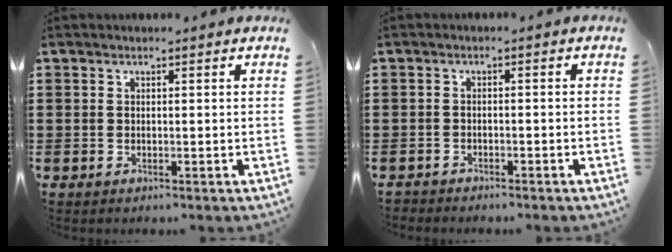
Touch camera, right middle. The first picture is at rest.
{"total": 1.2, "force": [-1.1, 0.4, -0.1], "torque": [-0.003, 0.002, -0.026]}